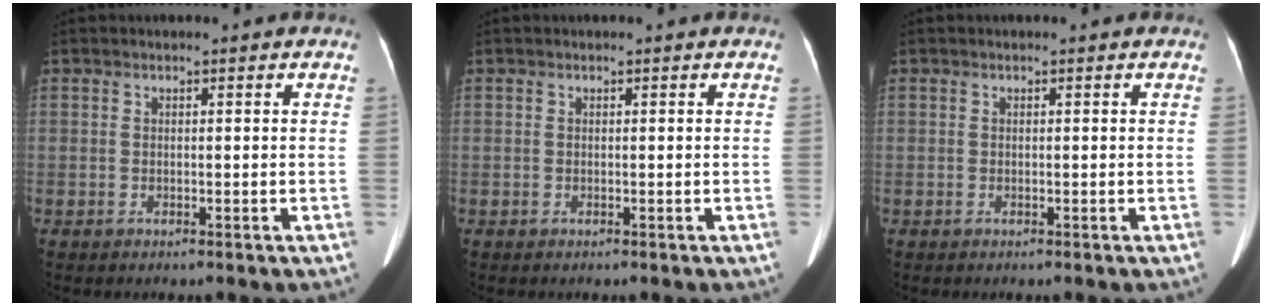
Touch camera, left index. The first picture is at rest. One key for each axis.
{"total": 0.0}
{"total": 0.0}